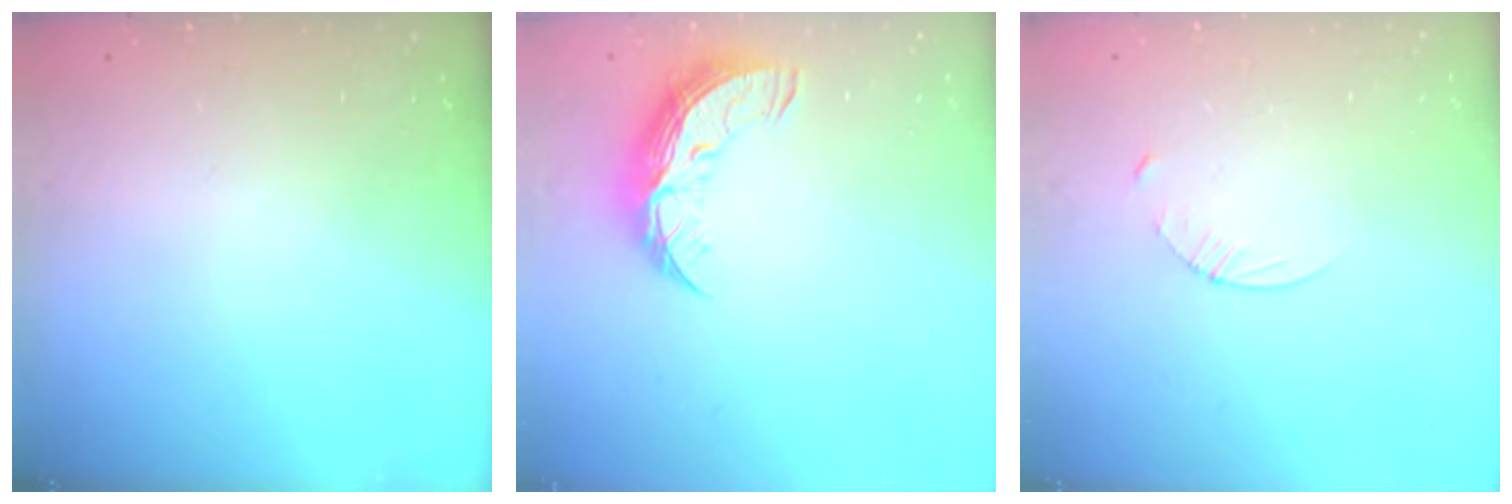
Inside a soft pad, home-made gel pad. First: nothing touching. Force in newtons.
{"total": 10.0, "press": 10.0, "slide": 0.6}
{"total": 3.8, "press": 3.8, "slide": 0.5}